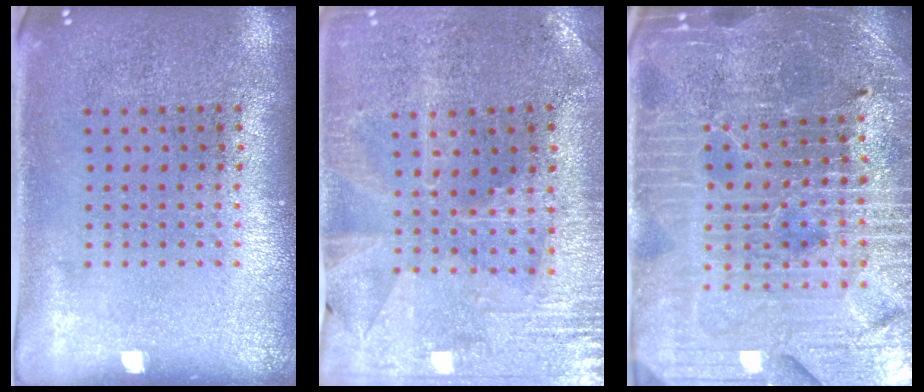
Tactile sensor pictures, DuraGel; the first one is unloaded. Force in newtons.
{"total": 1.0, "press": 1.0, "slide": 0.3}
{"total": 5.2, "press": 4.8, "slide": 1.8}